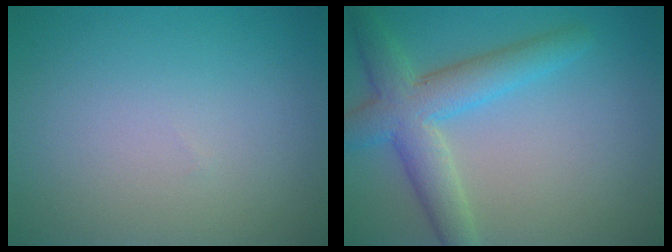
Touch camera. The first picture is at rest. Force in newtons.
{"total": 5.5, "press": 5.5, "slide": 0.2}